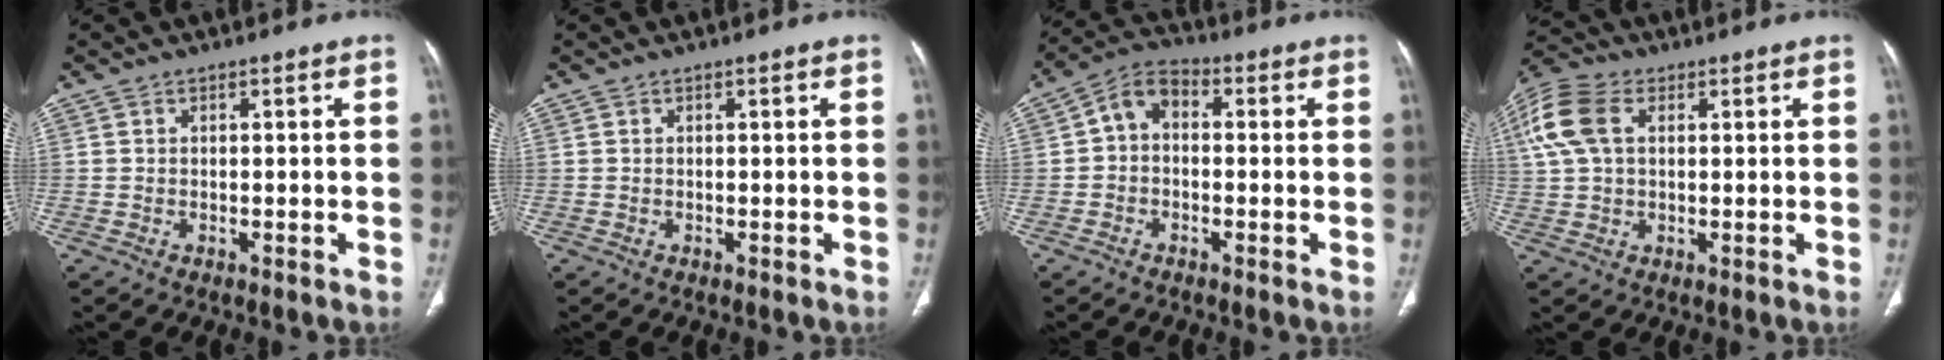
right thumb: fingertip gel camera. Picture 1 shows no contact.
{"total": 0.0}
{"total": 6.3, "force": [0.0, 4.5, 4.4], "torque": [-0.059, 0.020, -0.018]}
{"total": 12.3, "force": [3.7, 7.9, 8.7], "torque": [-0.213, 0.023, 0.070]}